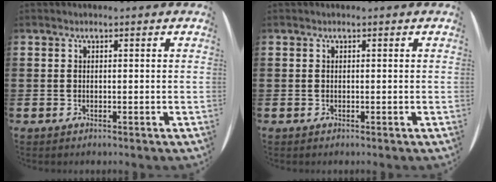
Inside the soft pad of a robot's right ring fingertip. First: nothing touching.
{"total": 0.0}